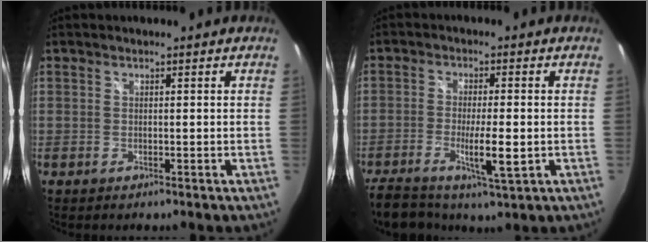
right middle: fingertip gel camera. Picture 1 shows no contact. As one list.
[{"total": 9.8, "force": [-4.6, 2.8, 8.2], "torque": [-0.171, -0.018, -0.079]}]